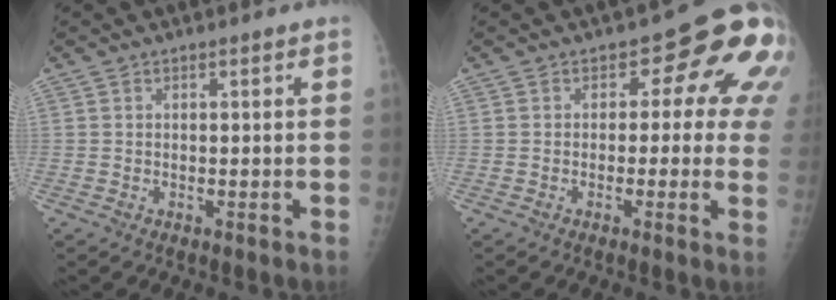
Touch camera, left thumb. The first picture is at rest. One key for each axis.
{"total": 10.9, "fx": 2.2, "fy": 6.2, "fz": 8.8, "tx": -0.048, "ty": 0.003, "tz": 0.007}